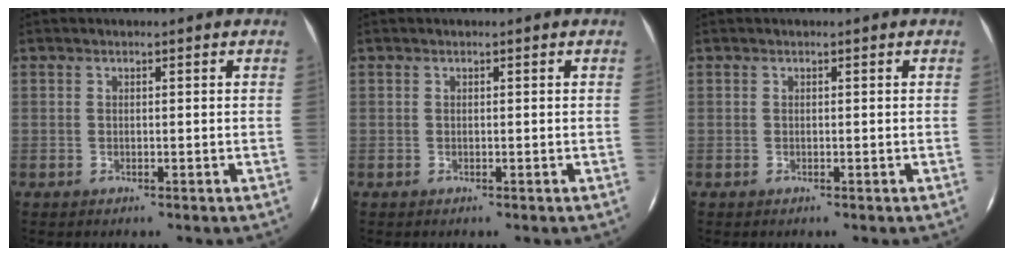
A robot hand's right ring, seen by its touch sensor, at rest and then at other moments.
{"total": 0.0}
{"total": 0.0}